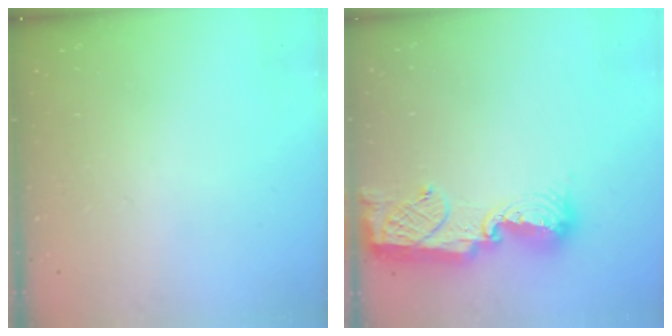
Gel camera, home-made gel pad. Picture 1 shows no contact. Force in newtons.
{"total": 11.0, "press": 11.0, "slide": 0.6}